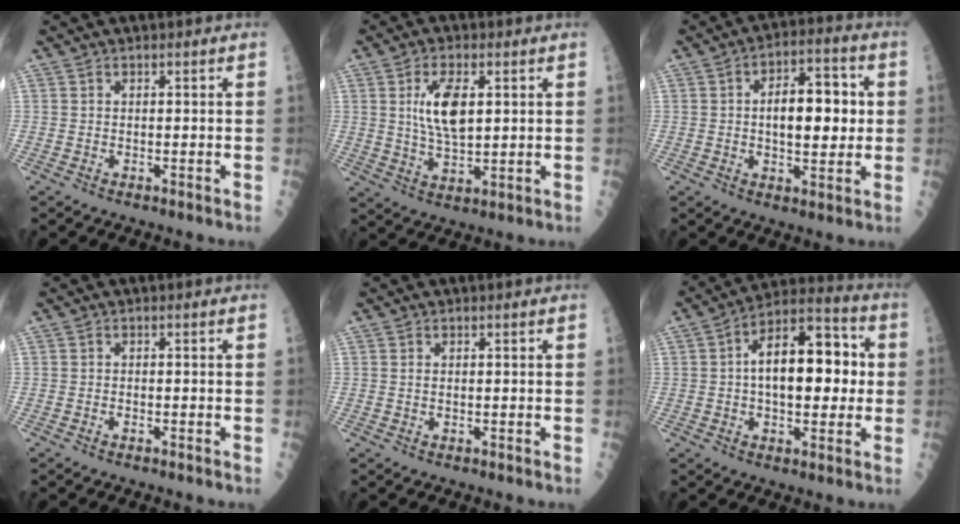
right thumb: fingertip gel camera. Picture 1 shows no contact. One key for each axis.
{"total": 9.1, "fx": 2.1, "fy": 4.0, "fz": 7.8, "tx": -0.136, "ty": -0.012, "tz": 0.042}
{"total": 12.2, "fx": 0.9, "fy": 6.0, "fz": 10.6, "tx": -0.127, "ty": 0.014, "tz": 0.009}
{"total": 0.0}
{"total": 0.6, "fx": 0.1, "fy": 0.2, "fz": 0.5, "tx": -0.012, "ty": -0.001, "tz": 0.002}
{"total": 17.3, "fx": 1.2, "fy": 8.9, "fz": 14.8, "tx": -0.196, "ty": 0.031, "tz": 0.011}